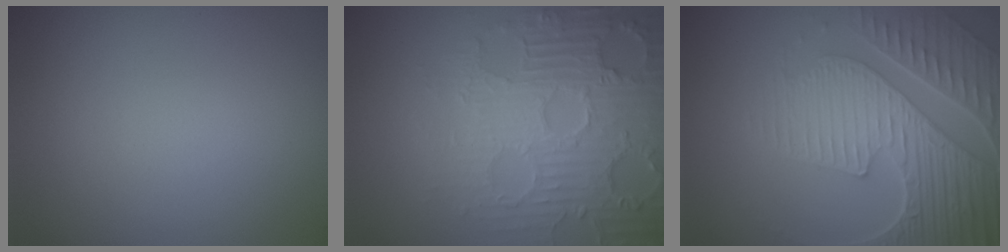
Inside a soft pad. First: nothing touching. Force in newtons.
{"total": 6.2, "press": 5.5, "slide": 2.8}
{"total": 7.0, "press": 5.7, "slide": 4.2}